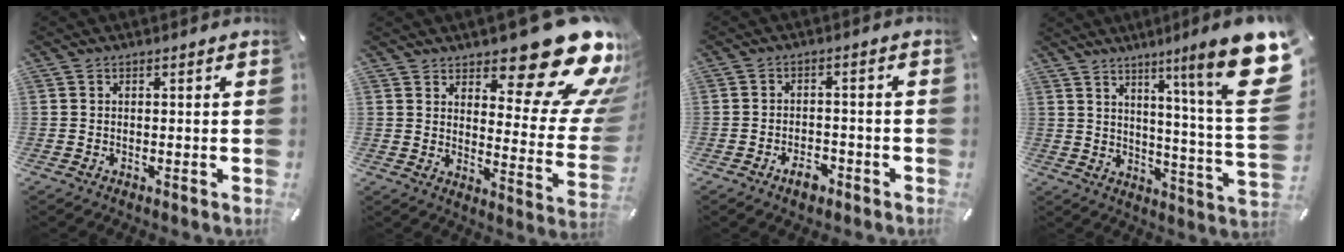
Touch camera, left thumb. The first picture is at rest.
{"total": 21.3, "force": [14.8, 7.8, 13.2], "torque": [-0.151, -0.117, 0.238]}
{"total": 4.6, "force": [-3.1, 2.4, 2.5], "torque": [-0.042, 0.015, -0.055]}
{"total": 17.7, "force": [8.2, 1.4, 15.6], "torque": [-0.227, -0.076, 0.109]}